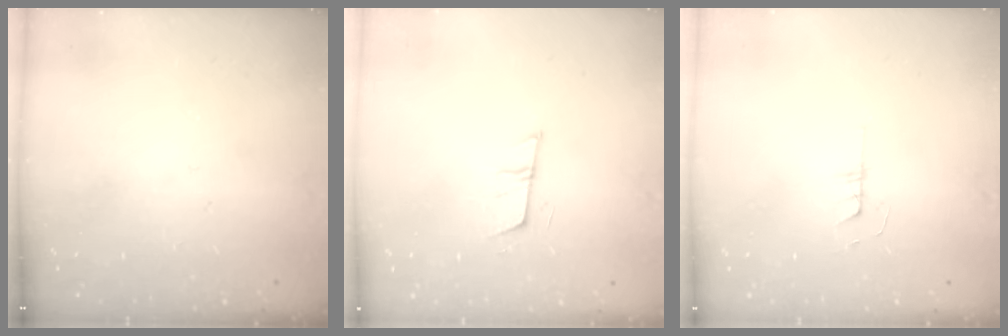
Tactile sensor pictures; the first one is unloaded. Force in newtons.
{"total": 6.2, "press": 5.6, "slide": 2.7}
{"total": 4.0, "press": 4.0, "slide": 0.4}